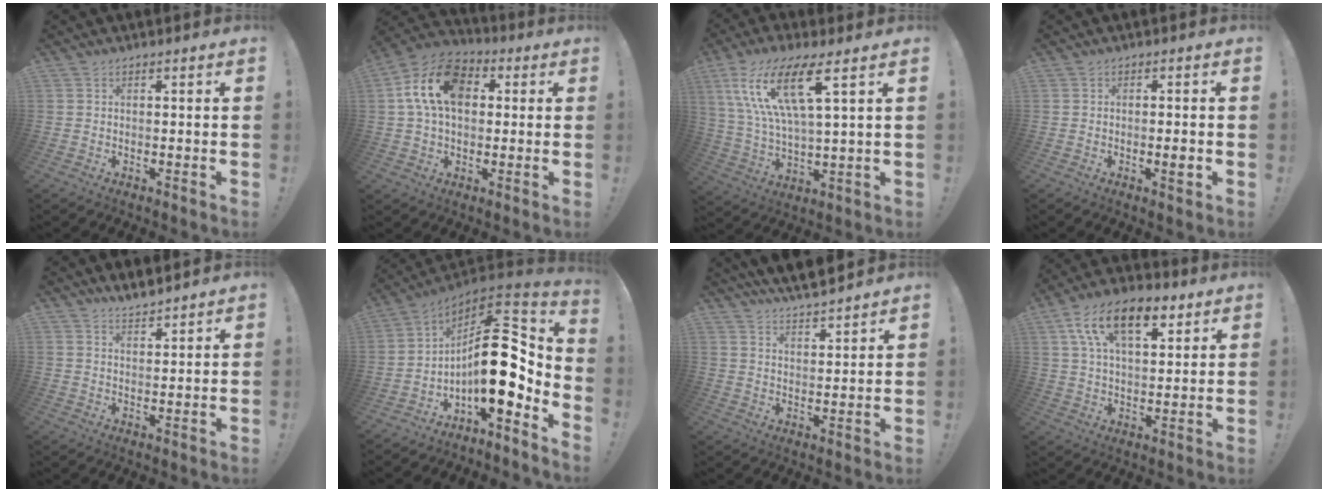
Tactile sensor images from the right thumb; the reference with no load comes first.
{"total": 16.2, "force": [3.9, 11.1, 11.1], "torque": [-0.190, 0.010, 0.073]}
{"total": 16.4, "force": [8.3, 4.4, 13.5], "torque": [-0.260, -0.019, 0.132]}
{"total": 2.9, "force": [-0.9, 0.5, 2.7], "torque": [-0.029, -0.001, -0.019]}
{"total": 4.5, "force": [4.2, 0.7, 1.3], "torque": [-0.018, -0.026, 0.076]}
{"total": 20.9, "force": [-0.3, 9.3, 18.7], "torque": [-0.292, -0.009, -0.003]}
{"total": 7.3, "force": [6.8, 1.6, 2.2], "torque": [-0.053, -0.055, 0.124]}
{"total": 16.7, "force": [8.4, 8.3, 11.8], "torque": [-0.188, -0.023, 0.146]}